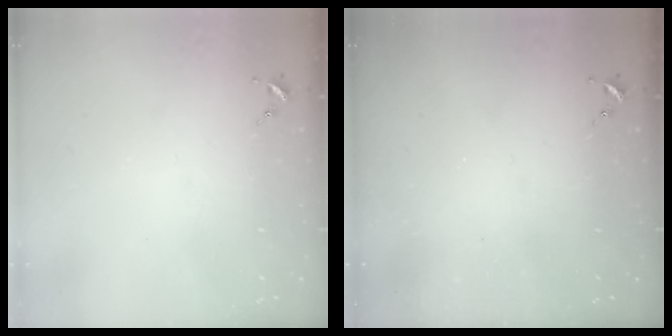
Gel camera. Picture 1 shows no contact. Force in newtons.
{"total": 0.0}